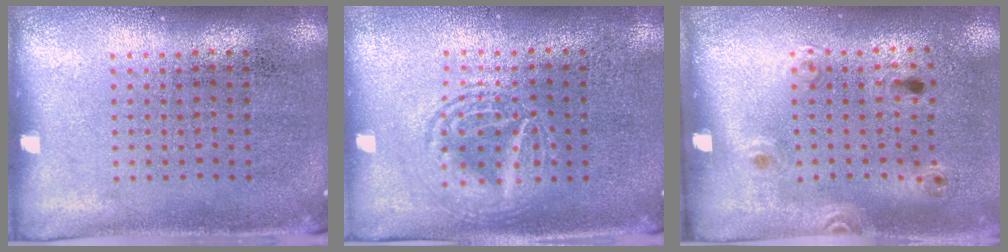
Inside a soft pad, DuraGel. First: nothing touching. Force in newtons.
{"total": 2.8, "press": 2.8, "slide": 0.3}
{"total": 1.4, "press": 0.8, "slide": 1.1}